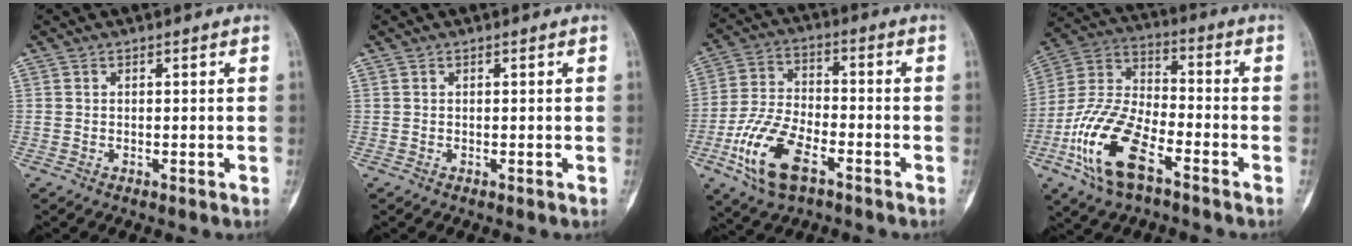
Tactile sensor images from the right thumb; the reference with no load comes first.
{"total": 0.0}
{"total": 13.9, "force": [-6.4, 6.8, 10.2], "torque": [-0.202, 0.023, -0.122]}
{"total": 17.0, "force": [-7.9, 7.8, 12.9], "torque": [-0.258, 0.039, -0.157]}